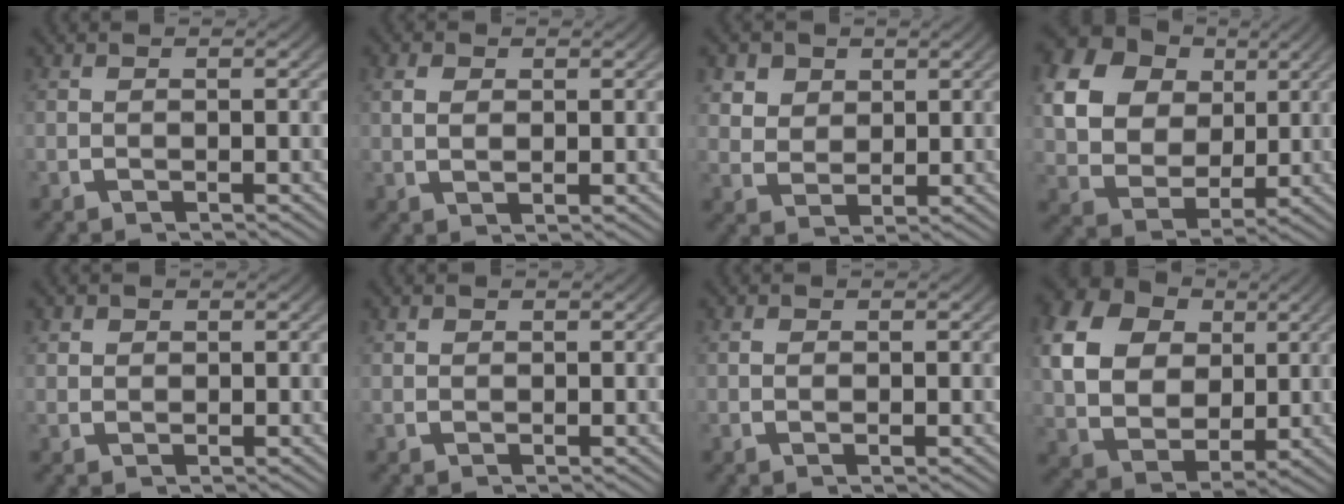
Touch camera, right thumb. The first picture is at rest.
{"total": 1.8, "force": [0.7, 1.1, 1.2], "torque": [-0.019, -0.004, 0.021]}
{"total": 4.7, "force": [1.7, 3.7, 2.3], "torque": [-0.053, -0.020, 0.043]}
{"total": 15.7, "force": [3.0, 12.6, 8.9], "torque": [-0.207, -0.020, 0.047]}
{"total": 1.5, "force": [0.8, 1.1, 0.5], "torque": [-0.011, -0.003, 0.021]}
{"total": 0.8, "force": [0.5, 0.6, 0.2], "torque": [-0.005, -0.002, 0.016]}
{"total": 0.7, "force": [0.2, 0.4, 0.6], "torque": [-0.013, -0.005, 0.009]}
{"total": 15.6, "force": [2.4, 12.3, 9.3], "torque": [-0.223, -0.031, 0.046]}